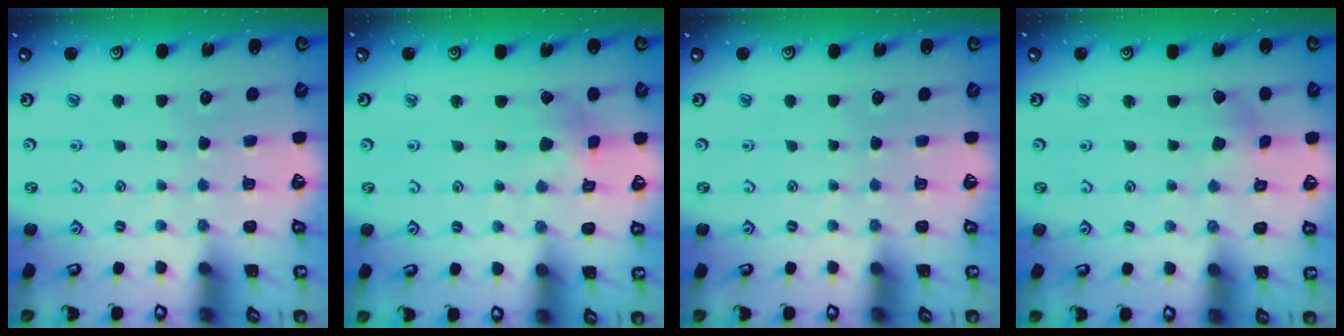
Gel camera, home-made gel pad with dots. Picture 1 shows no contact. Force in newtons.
{"total": 2.1, "press": 2.1, "slide": 0.3}
{"total": 0.0}
{"total": 1.5, "press": 1.5, "slide": 0.1}